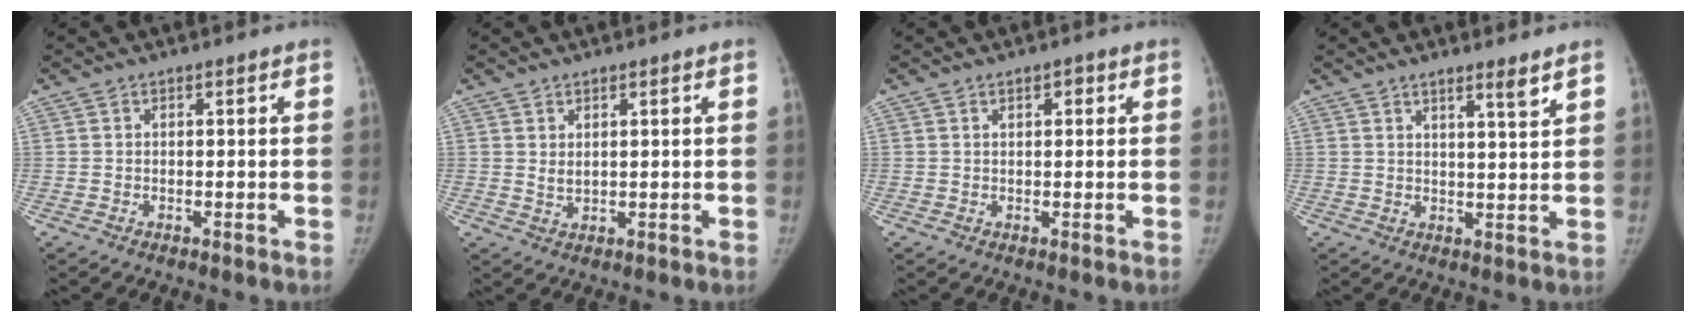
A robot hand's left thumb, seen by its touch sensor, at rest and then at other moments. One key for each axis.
{"total": 1.7, "fx": 0.8, "fy": 0.9, "fz": 1.2, "tx": -0.016, "ty": -0.012, "tz": 0.020}
{"total": 1.5, "fx": 0.7, "fy": 0.8, "fz": 1.0, "tx": -0.005, "ty": -0.002, "tz": 0.009}
{"total": 3.7, "fx": 2.8, "fy": -0.1, "fz": 2.5, "tx": -0.034, "ty": -0.026, "tz": 0.045}